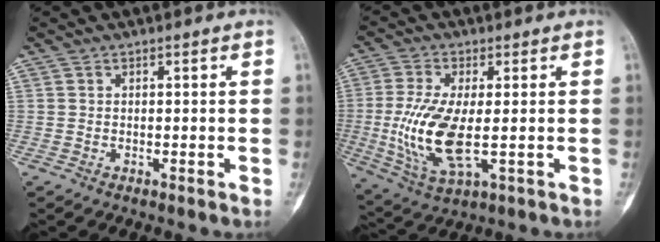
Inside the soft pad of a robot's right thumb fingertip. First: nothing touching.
{"total": 13.1, "force": [-1.4, 5.7, 11.7], "torque": [-0.247, -0.013, -0.018]}